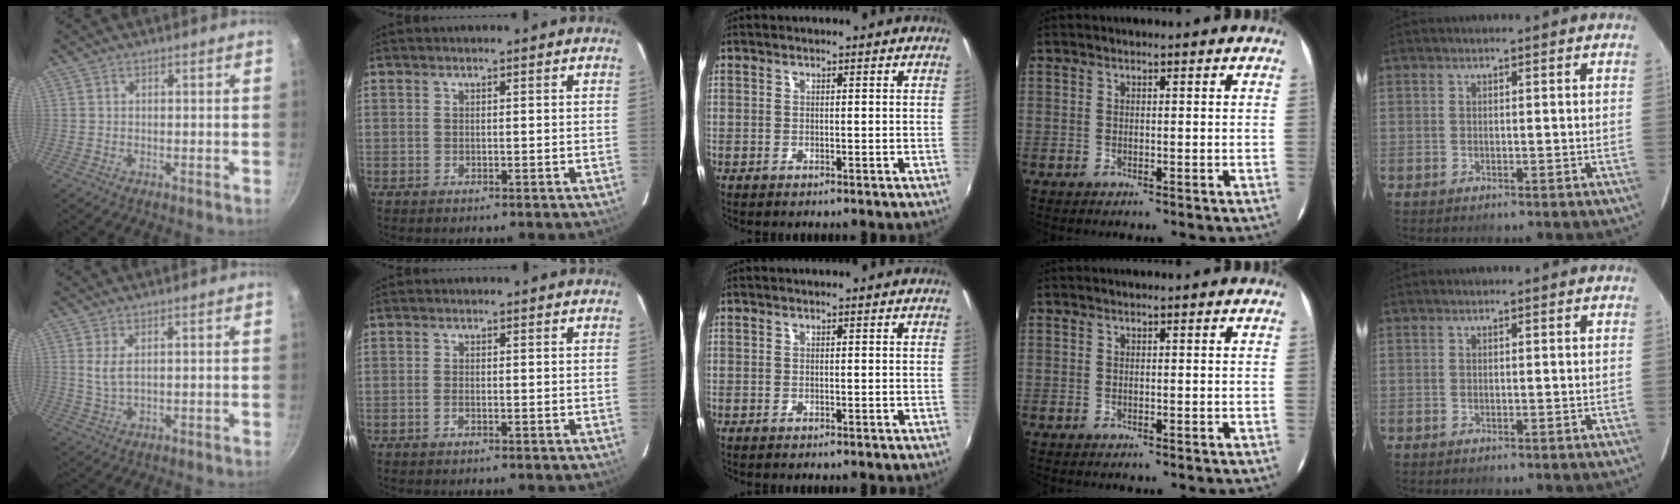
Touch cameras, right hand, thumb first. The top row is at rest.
{"thumb": {"total": 3.3, "force": [1.1, 1.5, 2.8], "torque": [-0.053, -0.008, 0.025]}, "index": {"total": 0.9, "force": [-0.5, 0.4, 0.6], "torque": [-0.014, 0.000, -0.008]}}